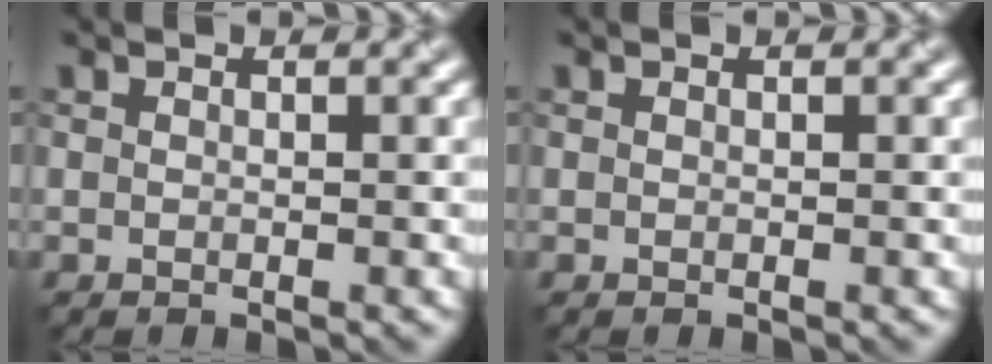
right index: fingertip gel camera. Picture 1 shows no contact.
{"total": 0.0}